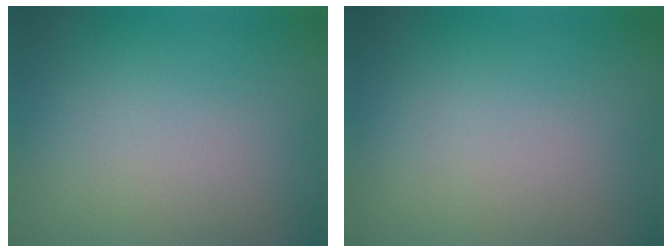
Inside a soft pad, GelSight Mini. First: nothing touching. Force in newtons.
{"total": 0.0}